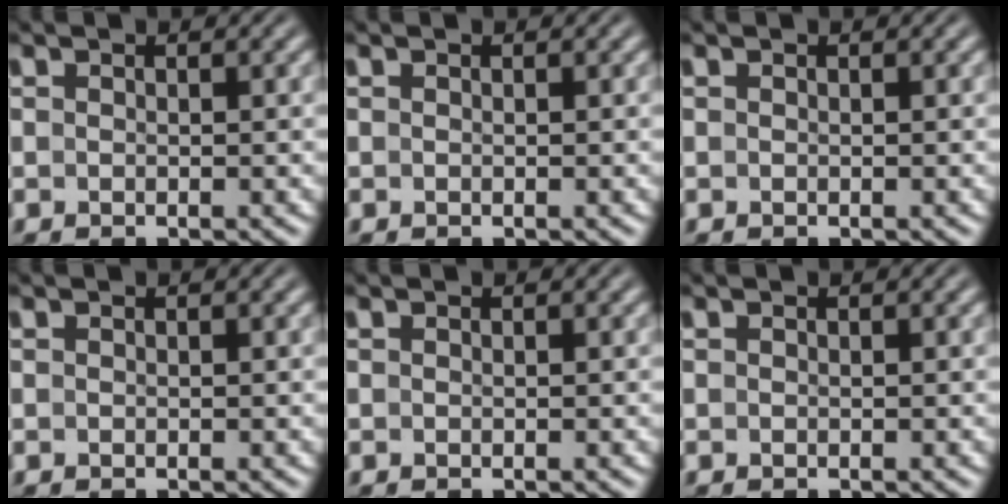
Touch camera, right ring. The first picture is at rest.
{"total": 0.0}
{"total": 0.0}
{"total": 0.0}
{"total": 0.0}
{"total": 0.0}